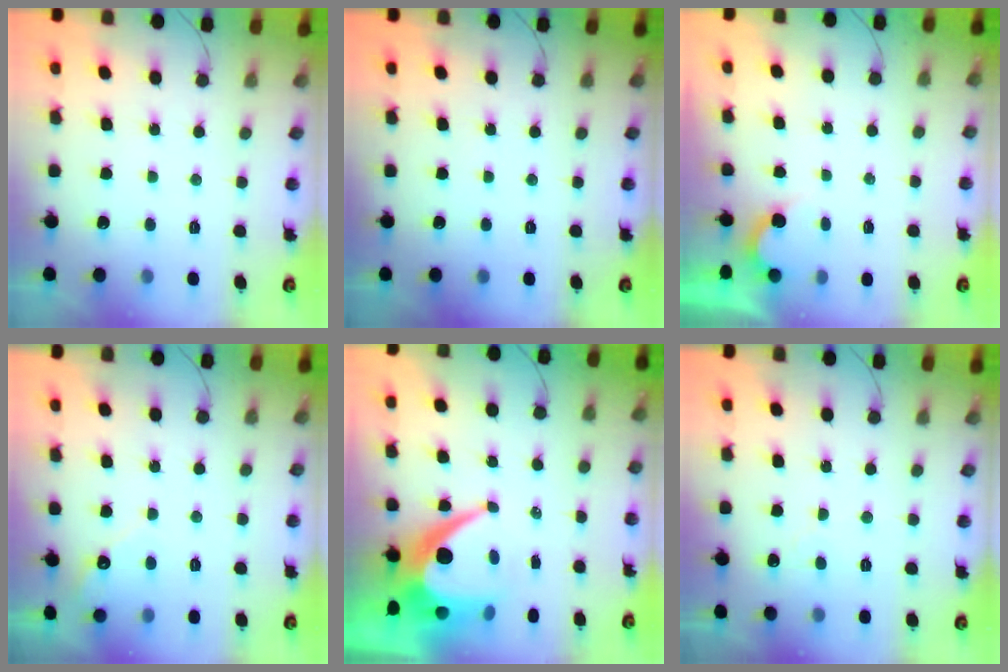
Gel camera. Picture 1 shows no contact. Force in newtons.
{"total": 0.0}
{"total": 2.3, "press": 2.3, "slide": 0.1}
{"total": 3.5, "press": 3.5, "slide": 0.2}
{"total": 12.5, "press": 12.4, "slide": 1.1}
{"total": 1.9, "press": 1.9, "slide": 0.1}